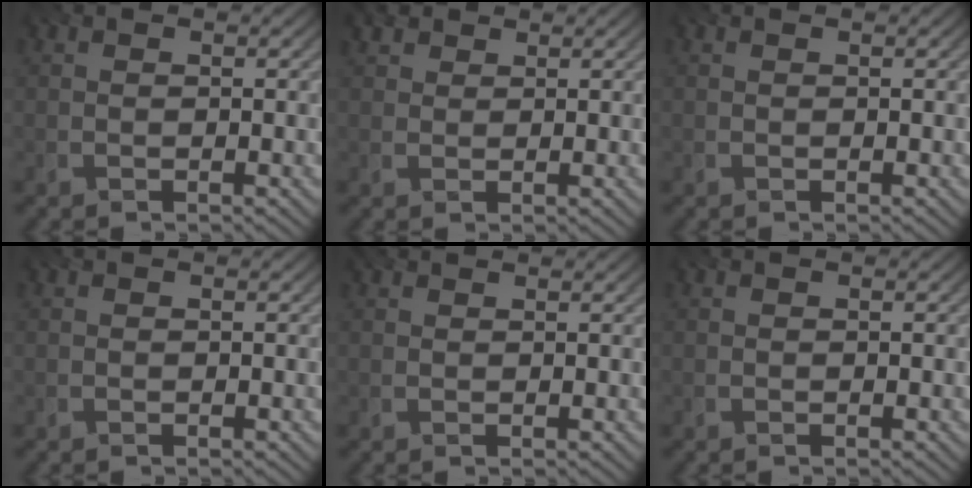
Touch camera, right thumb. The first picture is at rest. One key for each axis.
{"total": 2.0, "fx": 1.4, "fy": 1.3, "fz": 0.7, "tx": -0.018, "ty": 0.004, "tz": 0.027}
{"total": 0.0}
{"total": 0.0}
{"total": 1.6, "fx": 1.4, "fy": 0.5, "fz": 0.7, "tx": -0.016, "ty": 0.005, "tz": 0.021}
{"total": 0.0}